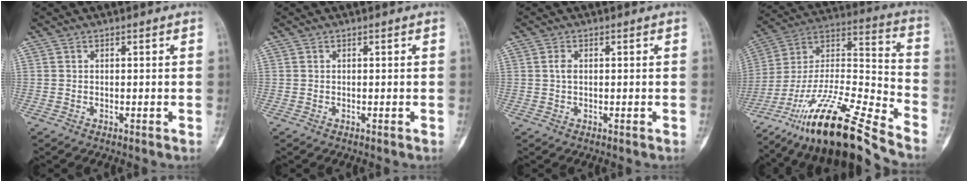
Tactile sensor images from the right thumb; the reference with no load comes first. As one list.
[{"total": 0.0}, {"total": 1.5, "force": [0.3, 0.9, 1.2], "torque": [-0.022, 0.002, 0.005]}, {"total": 24.2, "force": [-17.9, 3.9, 15.8], "torque": [-0.303, 0.064, -0.324]}]